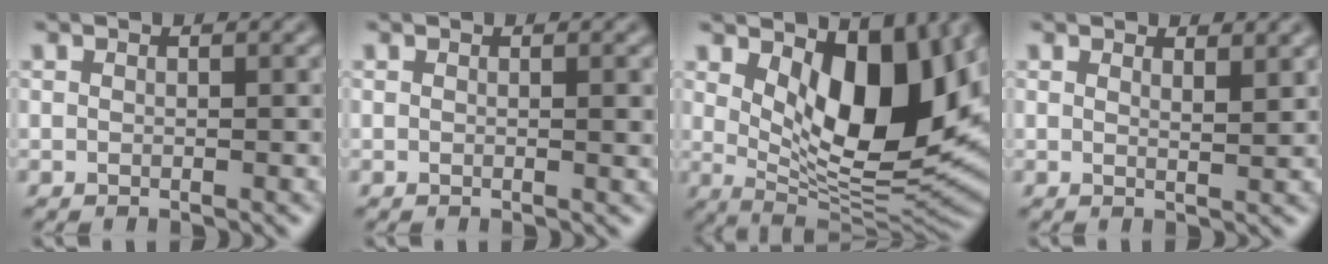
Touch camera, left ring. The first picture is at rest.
{"total": 0.7, "force": [0.1, 0.1, 0.7], "torque": [-0.008, -0.001, 0.000]}
{"total": 11.4, "force": [3.4, 5.2, 9.6], "torque": [-0.137, -0.016, 0.058]}
{"total": 1.6, "force": [1.2, 0.4, 1.0], "torque": [-0.011, -0.001, 0.019]}